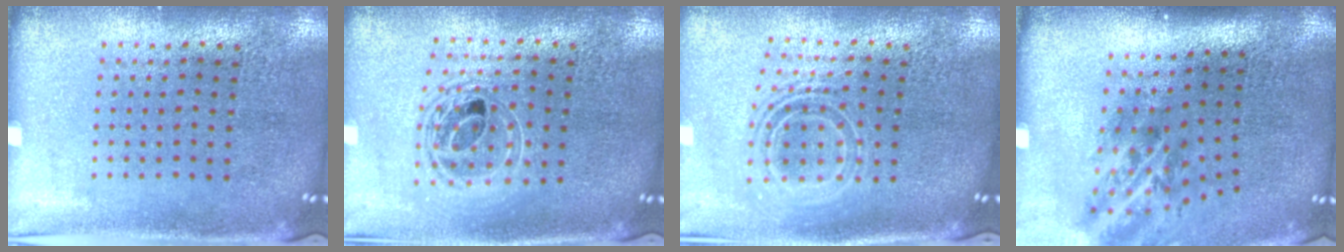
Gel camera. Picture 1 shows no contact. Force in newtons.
{"total": 1.6, "press": 1.4, "slide": 0.9}
{"total": 2.0, "press": 1.5, "slide": 1.3}
{"total": 2.1, "press": 1.3, "slide": 1.6}